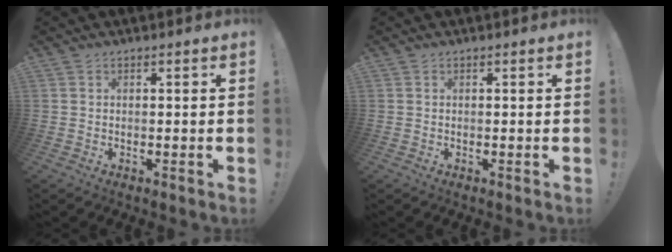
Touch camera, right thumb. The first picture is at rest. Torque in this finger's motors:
{"motor_torque": [0.03, -0.03, 0.00, 0.00, 0.00]}